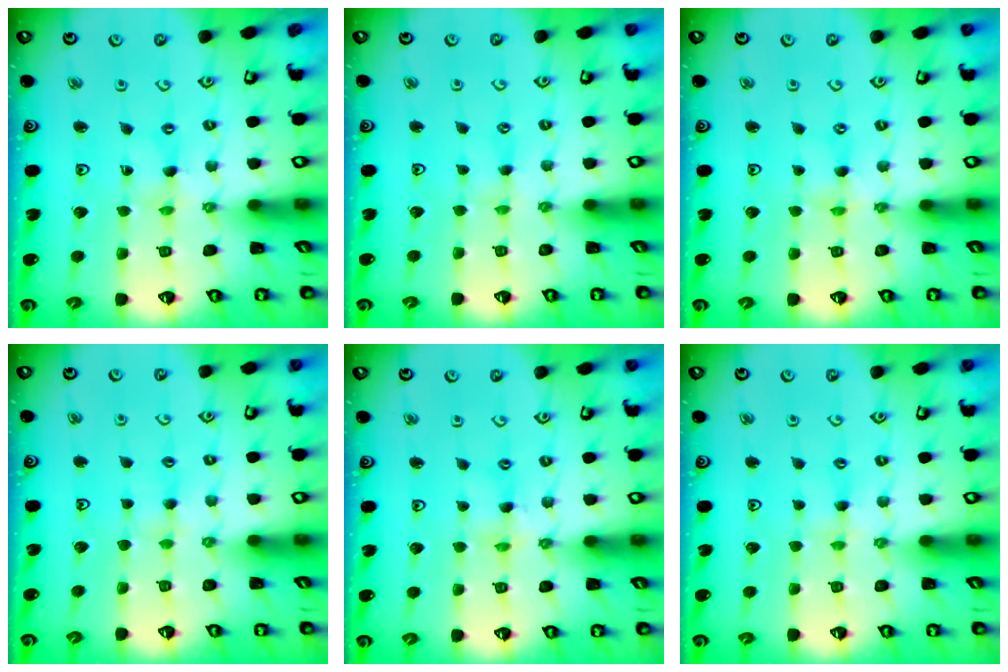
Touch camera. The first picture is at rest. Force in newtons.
{"total": 0.7, "press": 0.6, "slide": 0.2}
{"total": 0.6, "press": 0.6, "slide": 0.2}
{"total": 2.9, "press": 2.9, "slide": 0.4}
{"total": 2.3, "press": 2.3, "slide": 0.3}
{"total": 2.5, "press": 2.5, "slide": 0.3}